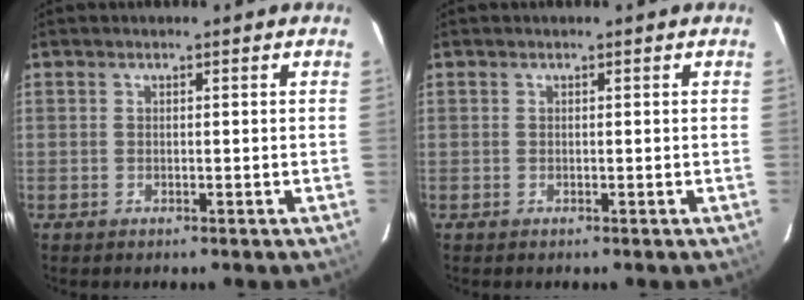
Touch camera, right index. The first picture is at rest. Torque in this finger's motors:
{"motor_torque": [0.00, 0.00, 0.00, 0.01]}